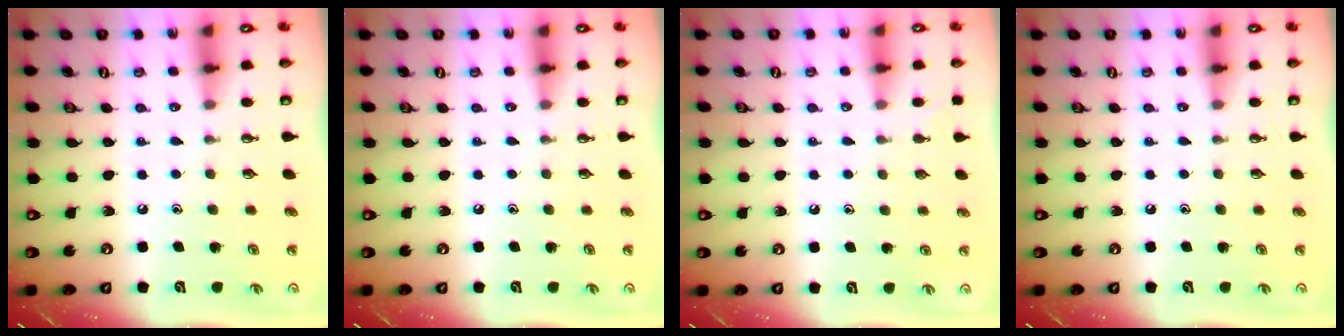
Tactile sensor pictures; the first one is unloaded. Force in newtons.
{"total": 0.0}
{"total": 2.6, "press": 2.6, "slide": 0.3}
{"total": 0.0}